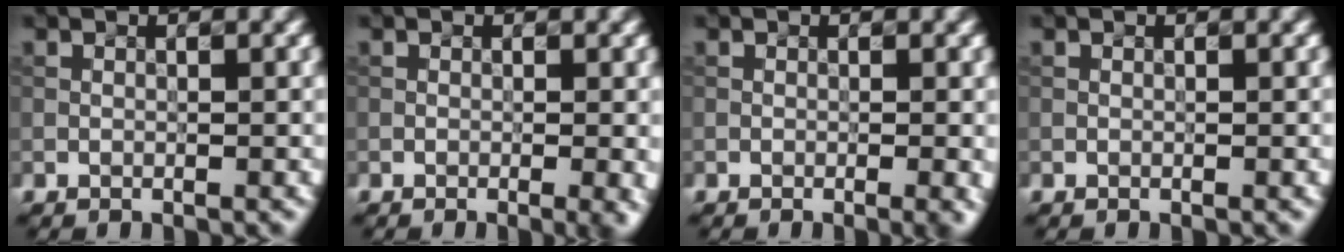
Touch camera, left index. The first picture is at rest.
{"total": 2.8, "force": [-0.7, 0.9, 2.6], "torque": [-0.021, 0.010, -0.001]}
{"total": 2.3, "force": [-0.5, 0.8, 2.1], "torque": [-0.012, 0.013, -0.003]}
{"total": 0.0}